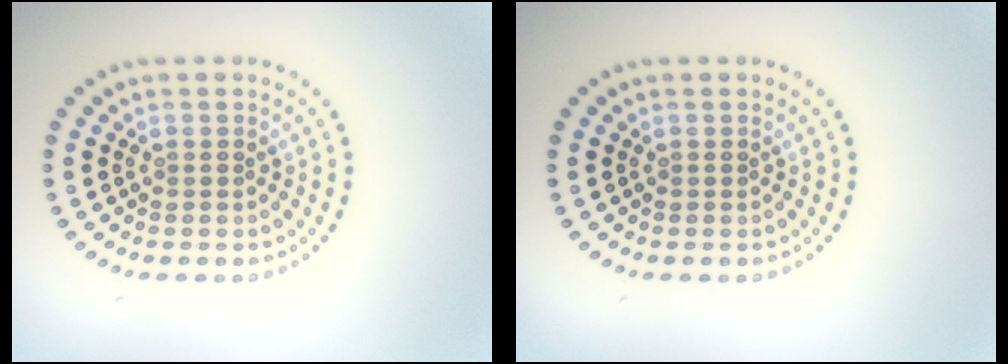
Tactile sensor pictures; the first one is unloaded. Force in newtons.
{"total": 0.0}